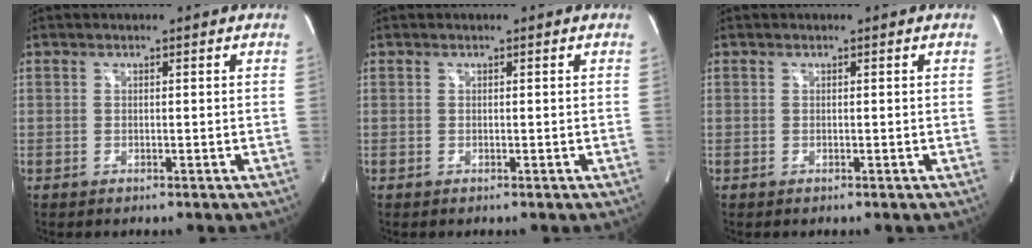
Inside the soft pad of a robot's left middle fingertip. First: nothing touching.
{"total": 0.0}
{"total": 0.0}